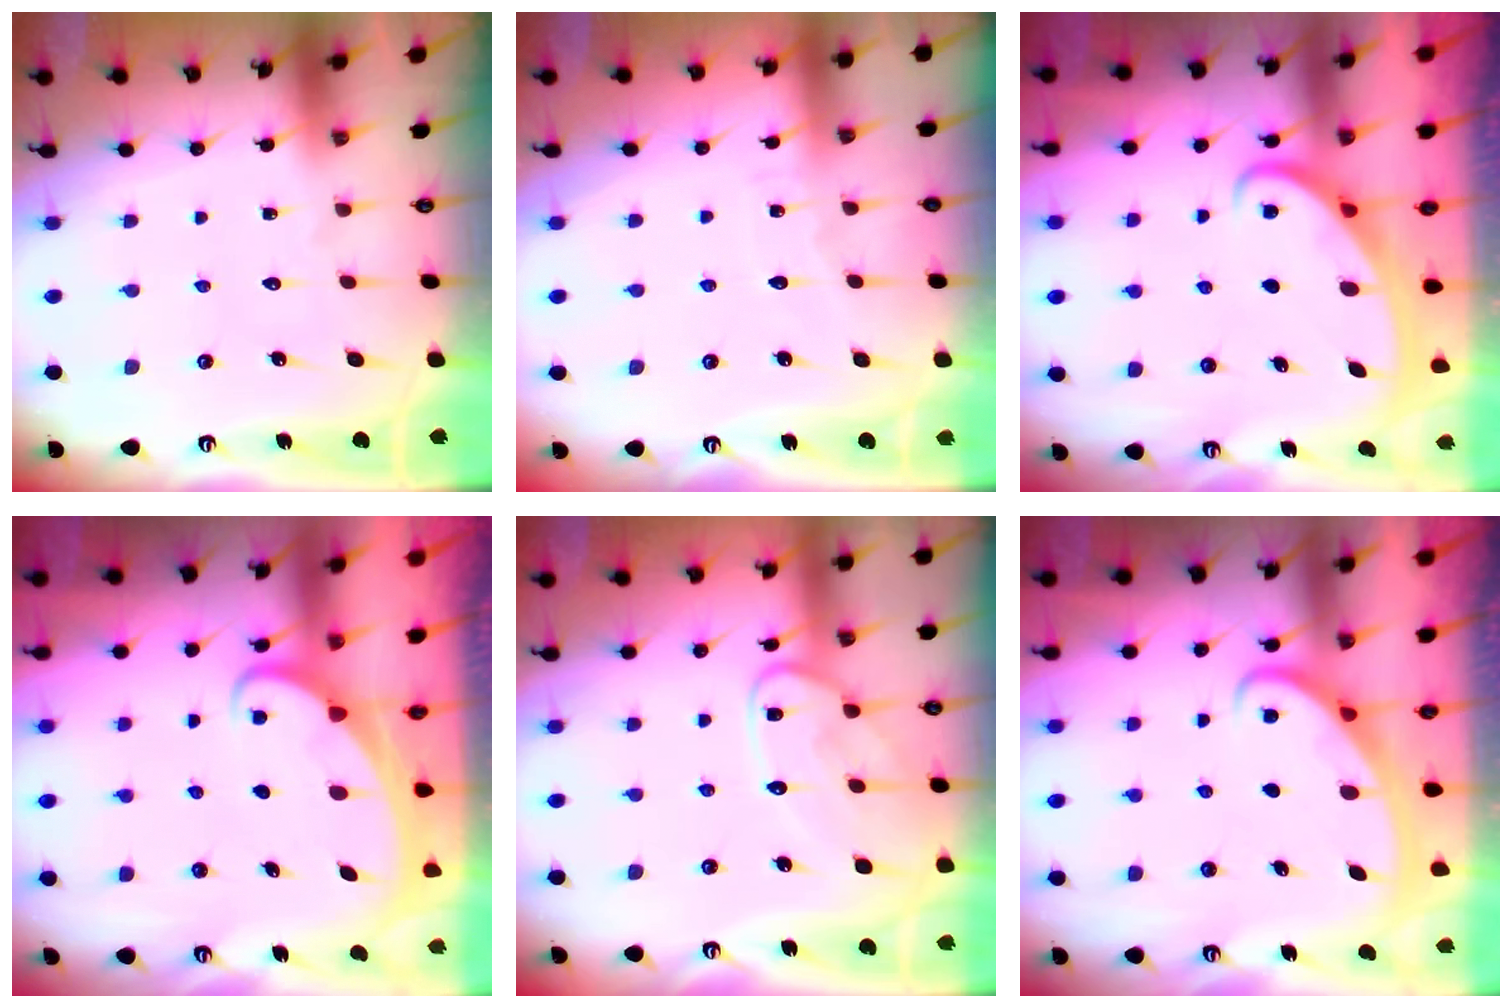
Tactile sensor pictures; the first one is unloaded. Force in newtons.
{"total": 3.3, "press": 3.3, "slide": 0.4}
{"total": 2.7, "press": 2.6, "slide": 0.3}
{"total": 1.9, "press": 1.9, "slide": 0.2}
{"total": 12.4, "press": 12.3, "slide": 1.1}
{"total": 2.8, "press": 2.8, "slide": 0.4}